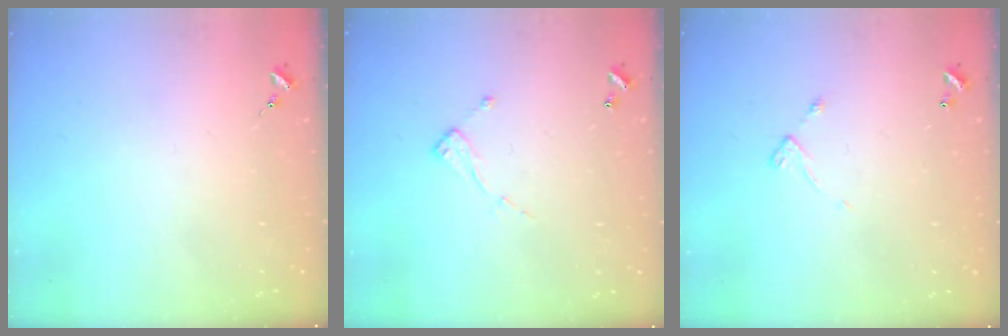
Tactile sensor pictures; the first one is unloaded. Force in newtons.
{"total": 6.9, "press": 6.9, "slide": 0.4}
{"total": 5.7, "press": 5.7, "slide": 0.5}